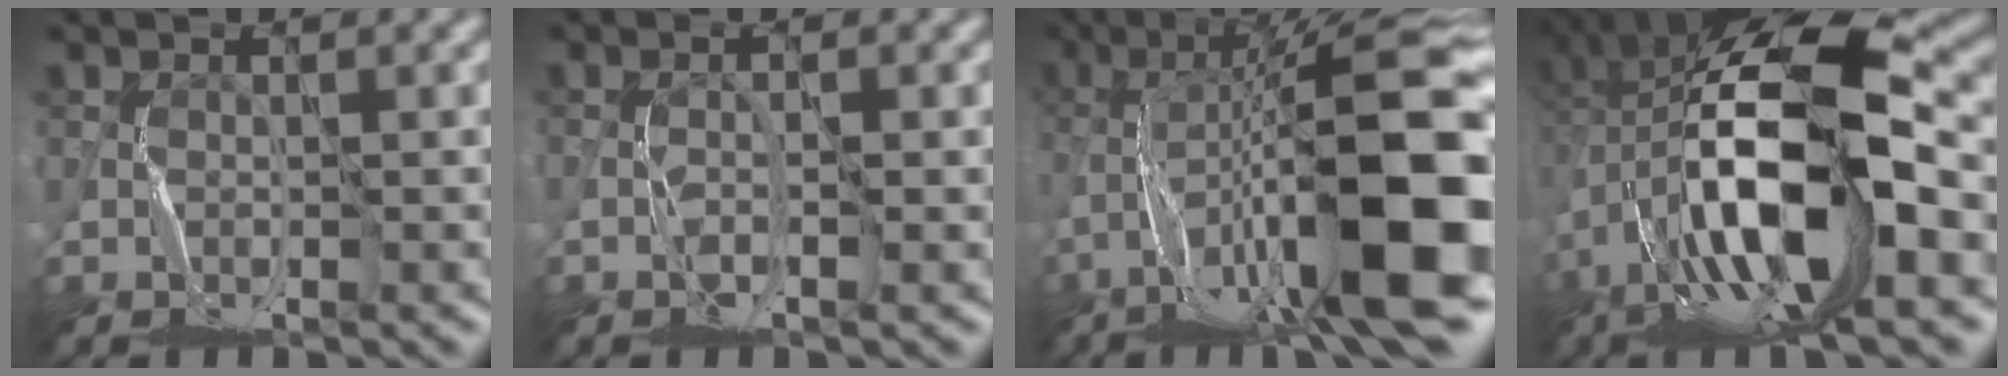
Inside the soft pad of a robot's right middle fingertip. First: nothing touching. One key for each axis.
{"total": 1.3, "fx": -0.6, "fy": 0.1, "fz": 1.2, "tx": -0.024, "ty": 0.001, "tz": -0.013}
{"total": 15.6, "fx": -3.9, "fy": 4.0, "fz": 14.6, "tx": -0.242, "ty": 0.023, "tz": -0.057}
{"total": 15.6, "fx": -3.0, "fy": 5.9, "fz": 14.1, "tx": -0.262, "ty": 0.024, "tz": -0.057}